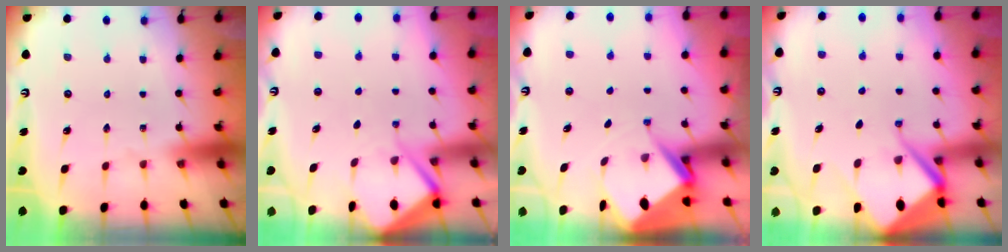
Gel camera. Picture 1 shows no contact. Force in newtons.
{"total": 5.6, "press": 5.6, "slide": 0.5}
{"total": 7.4, "press": 7.3, "slide": 0.8}
{"total": 8.2, "press": 8.2, "slide": 0.9}